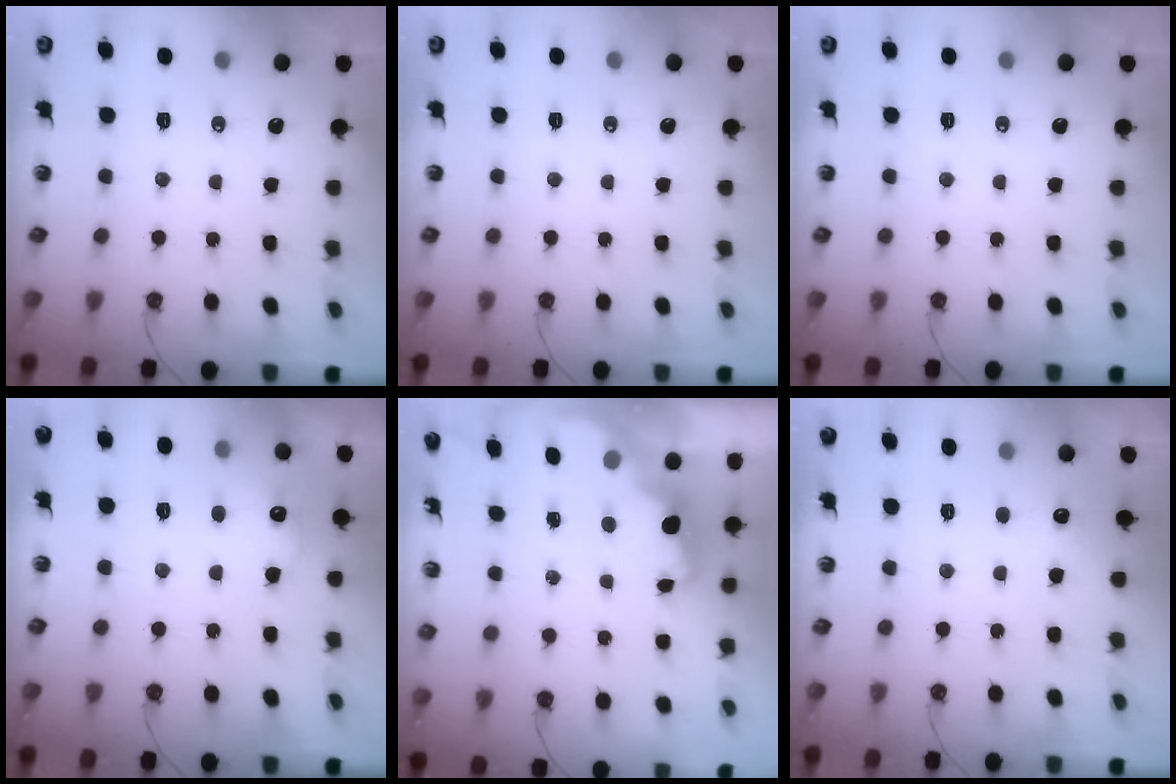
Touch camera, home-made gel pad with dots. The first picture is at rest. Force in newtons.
{"total": 0.0}
{"total": 0.0}
{"total": 9.8, "press": 9.8, "slide": 0.5}
{"total": 2.5, "press": 2.4, "slide": 0.5}
{"total": 4.7, "press": 4.6, "slide": 1.1}